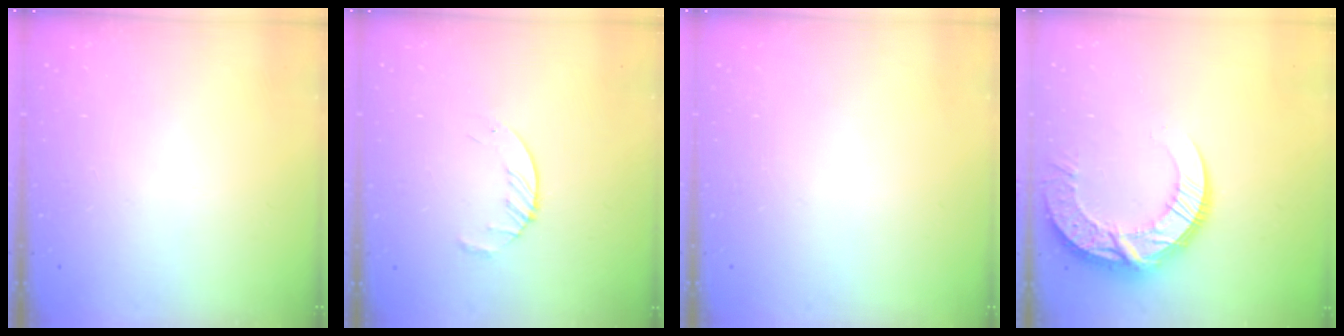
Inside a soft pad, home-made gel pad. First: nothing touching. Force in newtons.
{"total": 3.8, "press": 3.8, "slide": 0.4}
{"total": 0.0}
{"total": 15.3, "press": 15.2, "slide": 1.4}